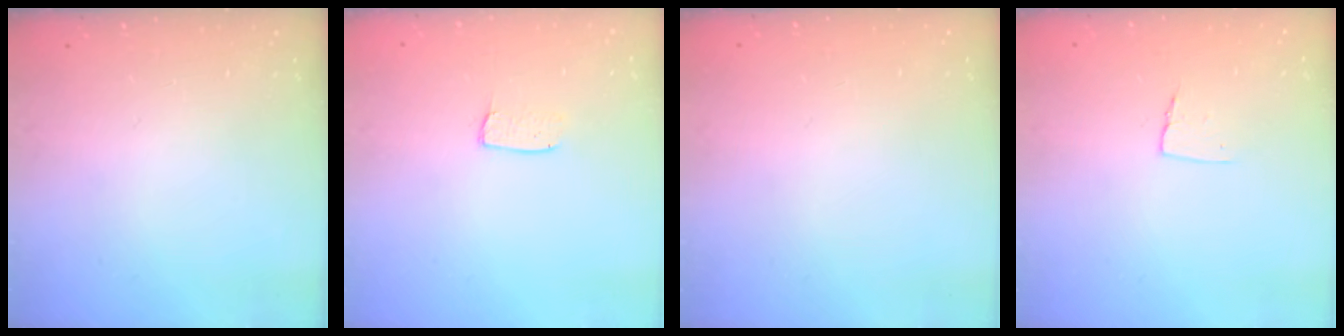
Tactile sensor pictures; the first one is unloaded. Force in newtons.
{"total": 3.8, "press": 3.8, "slide": 0.3}
{"total": 0.0}
{"total": 5.0, "press": 5.0, "slide": 0.3}